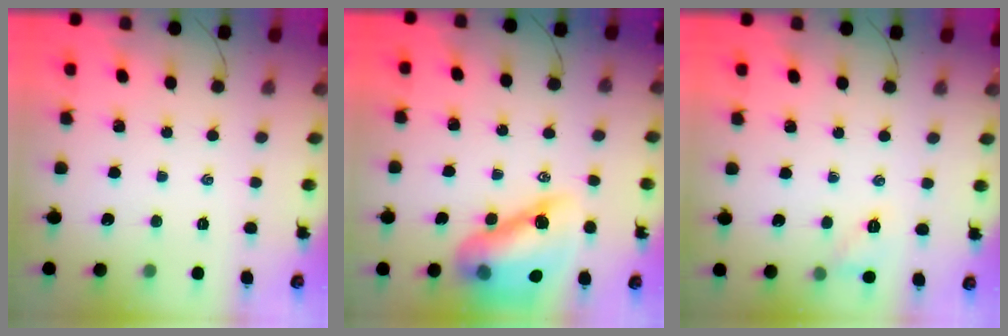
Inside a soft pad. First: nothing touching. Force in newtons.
{"total": 14.8, "press": 14.2, "slide": 4.1}
{"total": 6.3, "press": 6.2, "slide": 1.3}